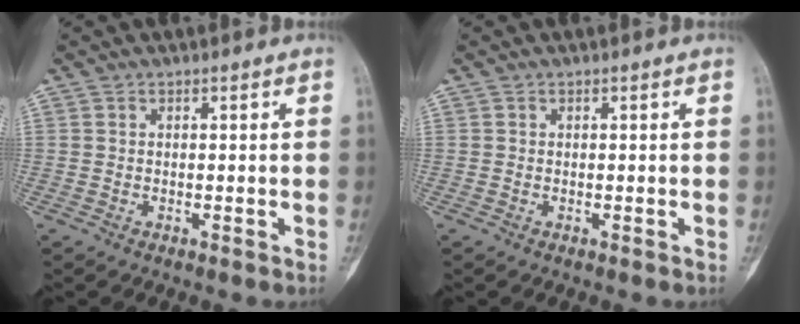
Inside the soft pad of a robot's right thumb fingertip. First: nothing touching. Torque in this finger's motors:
{"motor_torque": [0.05, -0.05, 0.02, -0.01, -0.01]}